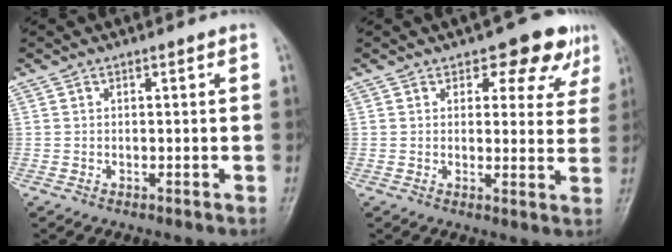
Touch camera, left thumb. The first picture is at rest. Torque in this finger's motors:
{"motor_torque": [0.11, 0.12, 0.06, -0.07, 0.11]}